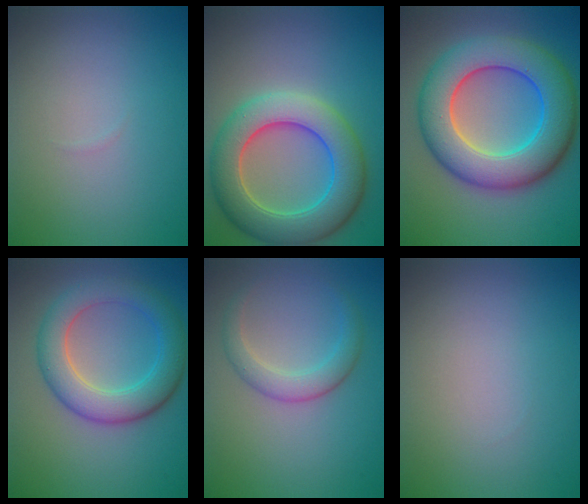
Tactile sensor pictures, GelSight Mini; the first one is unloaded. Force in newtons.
{"total": 8.5, "press": 8.5, "slide": 0.4}
{"total": 10.9, "press": 10.8, "slide": 0.6}
{"total": 5.9, "press": 5.9, "slide": 0.1}
{"total": 2.7, "press": 2.7, "slide": 0.2}
{"total": 0.0}